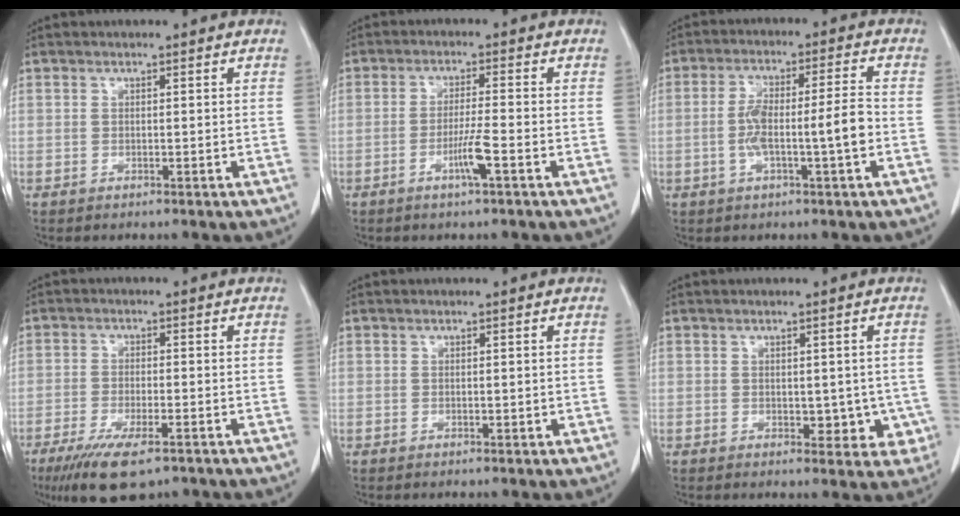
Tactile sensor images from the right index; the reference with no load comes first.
{"total": 4.3, "force": [-1.9, -0.4, 3.8], "torque": [-0.074, -0.008, -0.039]}
{"total": 8.0, "force": [-1.8, 0.5, 7.8], "torque": [-0.150, 0.017, -0.031]}
{"total": 9.3, "force": [-6.1, 2.3, 6.6], "torque": [-0.114, -0.020, -0.096]}
{"total": 0.5, "force": [-0.1, 0.2, 0.5], "torque": [-0.011, 0.001, 0.003]}
{"total": 5.1, "force": [-0.6, 3.2, 3.9], "torque": [-0.023, 0.006, -0.001]}